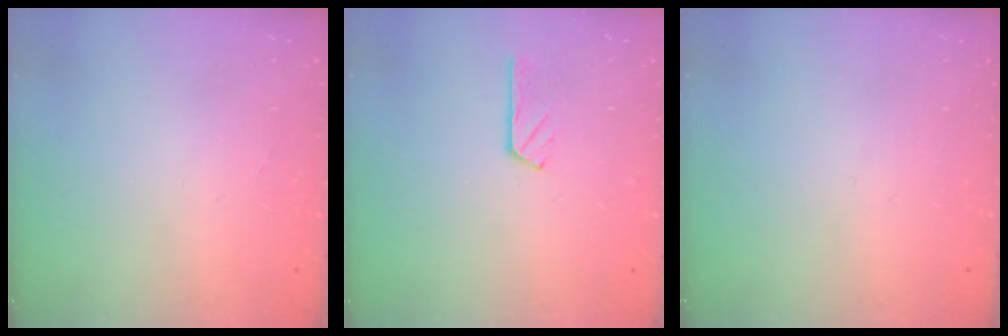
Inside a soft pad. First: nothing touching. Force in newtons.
{"total": 2.9, "press": 2.9, "slide": 0.5}
{"total": 0.0}